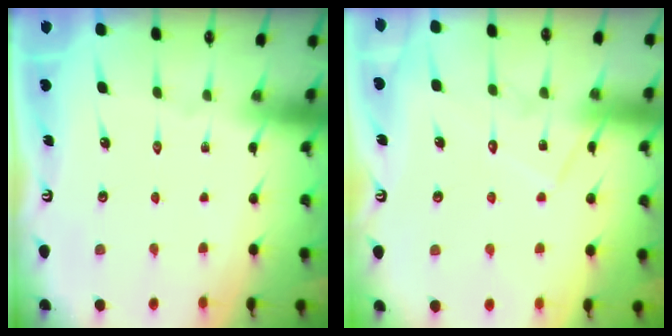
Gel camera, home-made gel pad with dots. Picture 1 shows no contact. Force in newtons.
{"total": 11.1, "press": 11.1, "slide": 0.7}